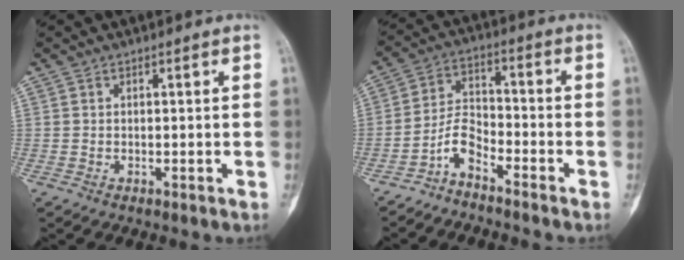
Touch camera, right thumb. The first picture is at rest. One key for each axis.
{"total": 5.8, "fx": -4.4, "fy": 2.2, "fz": 3.1, "tx": -0.063, "ty": 0.049, "tz": -0.095}